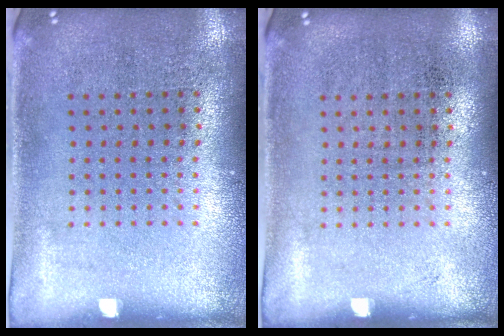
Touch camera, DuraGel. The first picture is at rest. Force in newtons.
{"total": 0.0}